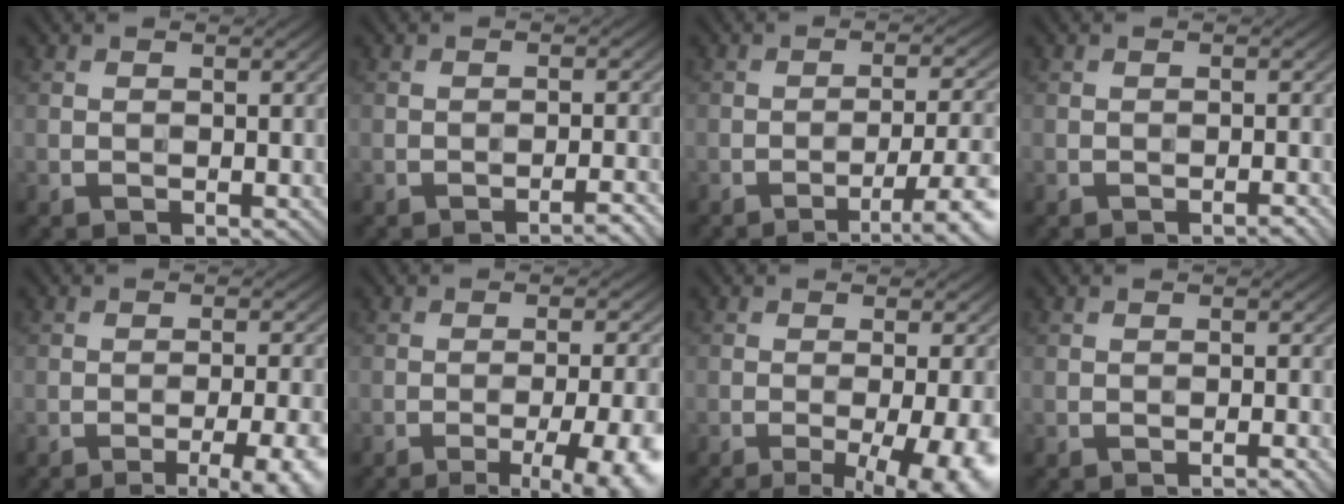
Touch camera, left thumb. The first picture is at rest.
{"total": 2.1, "force": [-1.6, 0.1, 1.5], "torque": [-0.017, 0.009, -0.029]}
{"total": 6.7, "force": [-3.0, 1.6, 5.8], "torque": [-0.090, 0.001, -0.042]}
{"total": 1.0, "force": [-0.7, 0.0, 0.6], "torque": [-0.008, 0.004, -0.016]}
{"total": 9.1, "force": [-5.4, 2.1, 7.0], "torque": [-0.090, 0.009, -0.063]}
{"total": 13.1, "force": [-6.4, 3.8, 10.7], "torque": [-0.112, 0.013, -0.081]}
{"total": 13.1, "force": [-5.7, 4.3, 11.0], "torque": [-0.119, -0.002, -0.060]}
{"total": 1.3, "force": [-0.8, 0.1, 1.0], "torque": [-0.014, 0.003, -0.014]}